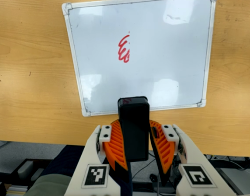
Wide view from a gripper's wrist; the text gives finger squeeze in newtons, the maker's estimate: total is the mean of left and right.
{"total": 8.8, "left": 8.6, "right": 9.0}